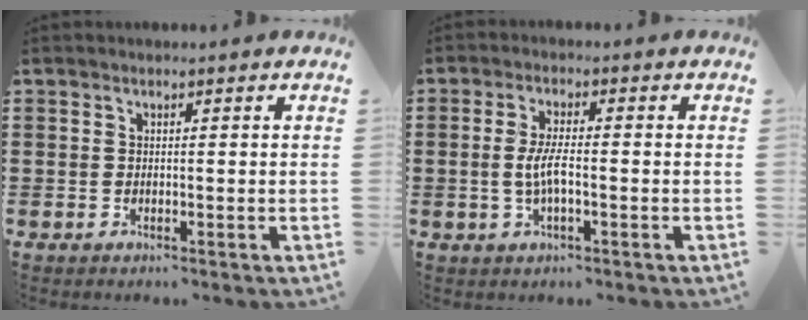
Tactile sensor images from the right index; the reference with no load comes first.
{"total": 4.2, "force": [-0.7, 1.1, 4.0], "torque": [-0.095, -0.005, -0.022]}